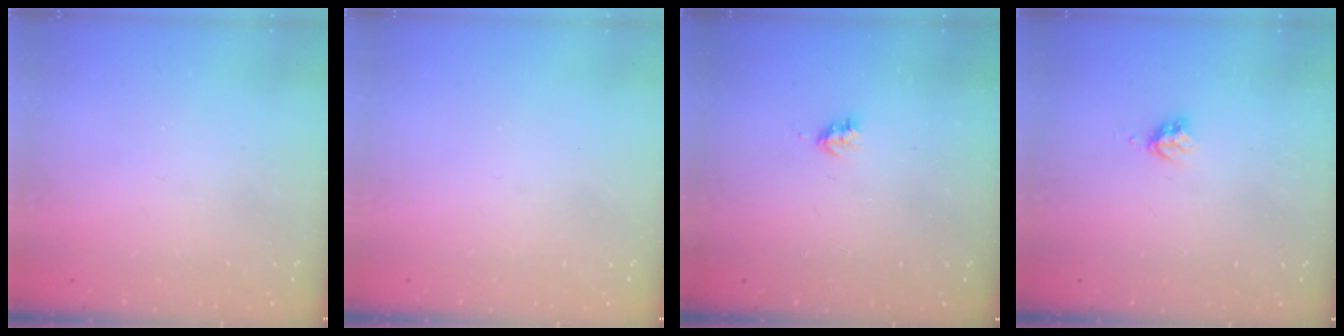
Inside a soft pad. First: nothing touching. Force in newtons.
{"total": 0.0}
{"total": 4.2, "press": 4.1, "slide": 0.6}
{"total": 3.6, "press": 3.5, "slide": 0.4}